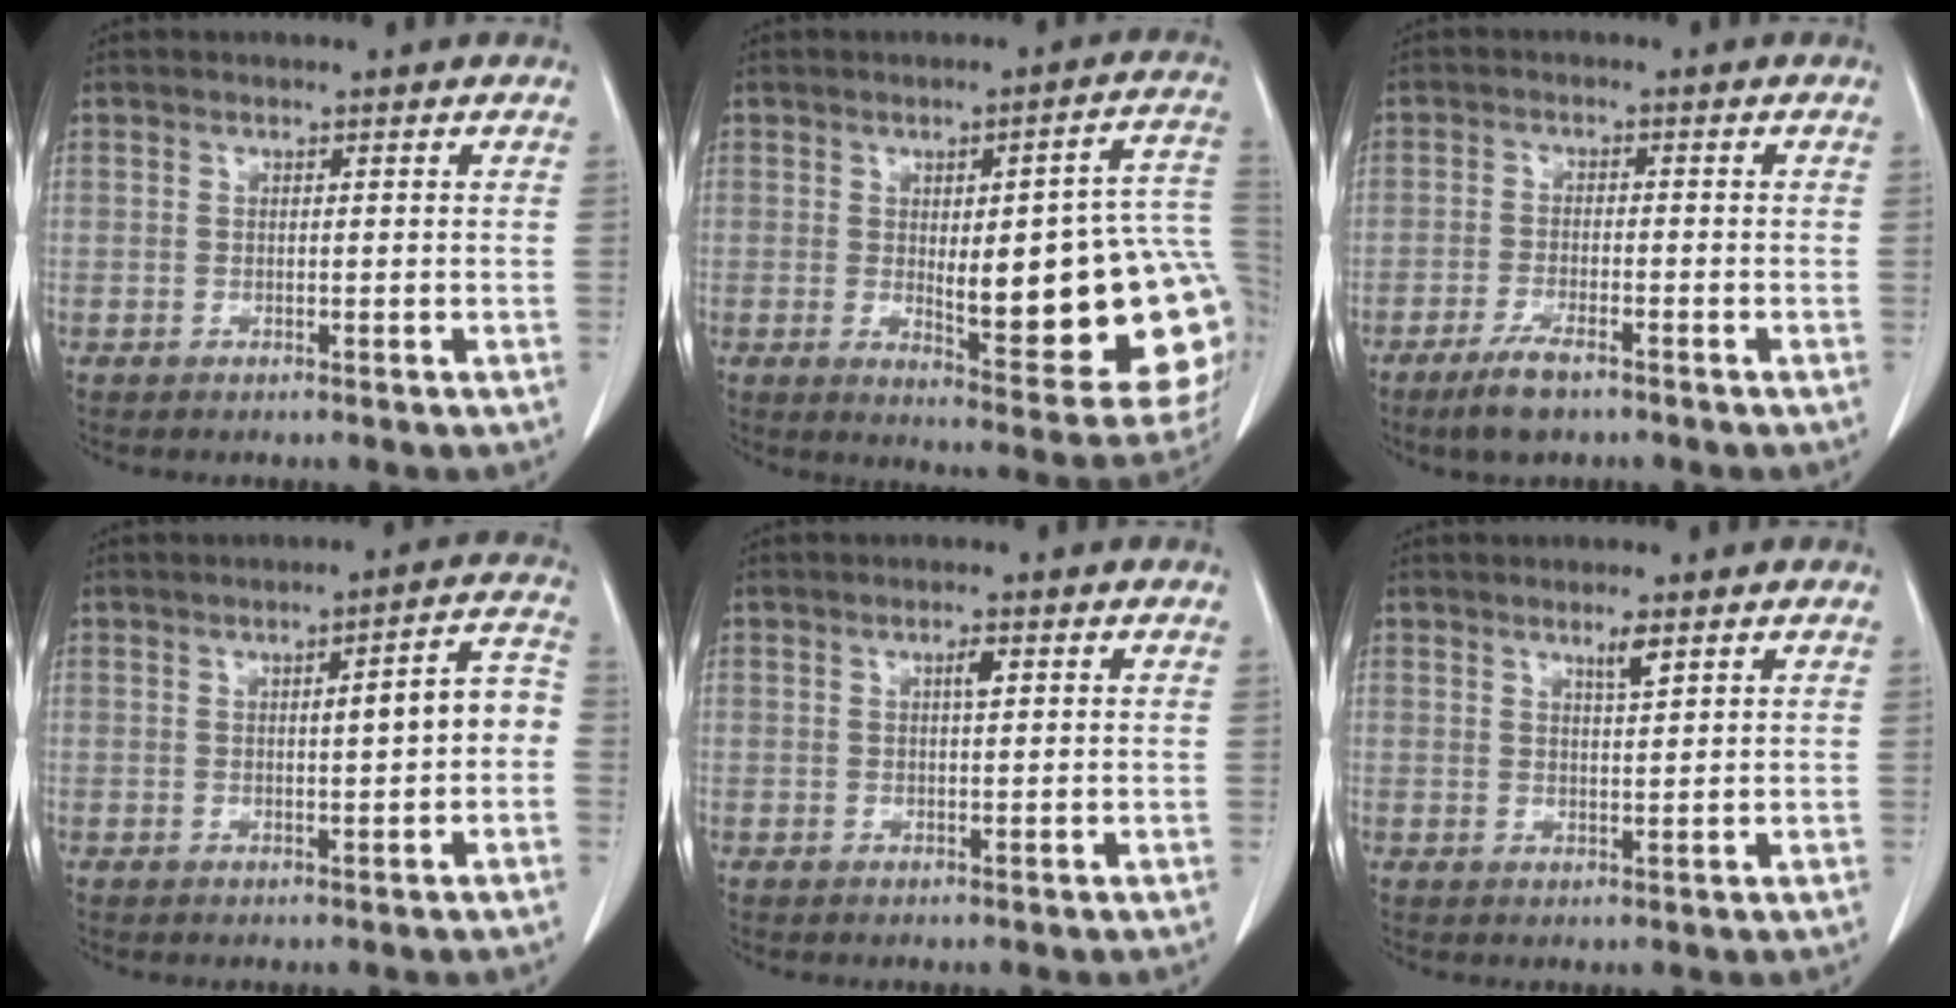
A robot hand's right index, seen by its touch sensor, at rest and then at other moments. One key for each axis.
{"total": 22.6, "fx": -1.6, "fy": 5.2, "fz": 21.9, "tx": -0.195, "ty": 0.012, "tz": -0.003}
{"total": 4.9, "fx": -3.5, "fy": 1.1, "fz": 3.3, "tx": -0.072, "ty": -0.007, "tz": -0.059}
{"total": 6.2, "fx": -0.2, "fy": 1.0, "fz": 6.1, "tx": -0.082, "ty": 0.025, "tz": -0.002}
{"total": 1.5, "fx": 0.5, "fy": 0.3, "fz": 1.4, "tx": -0.024, "ty": 0.002, "tz": 0.008}
{"total": 2.3, "fx": 1.5, "fy": 0.0, "fz": 1.7, "tx": -0.033, "ty": -0.003, "tz": 0.028}